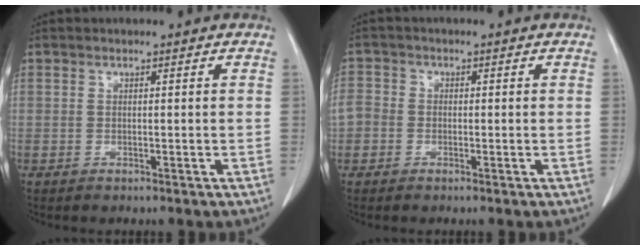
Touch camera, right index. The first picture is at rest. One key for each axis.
{"total": 3.3, "fx": -0.8, "fy": 3.0, "fz": 1.0, "tx": -0.019, "ty": 0.013, "tz": -0.022}